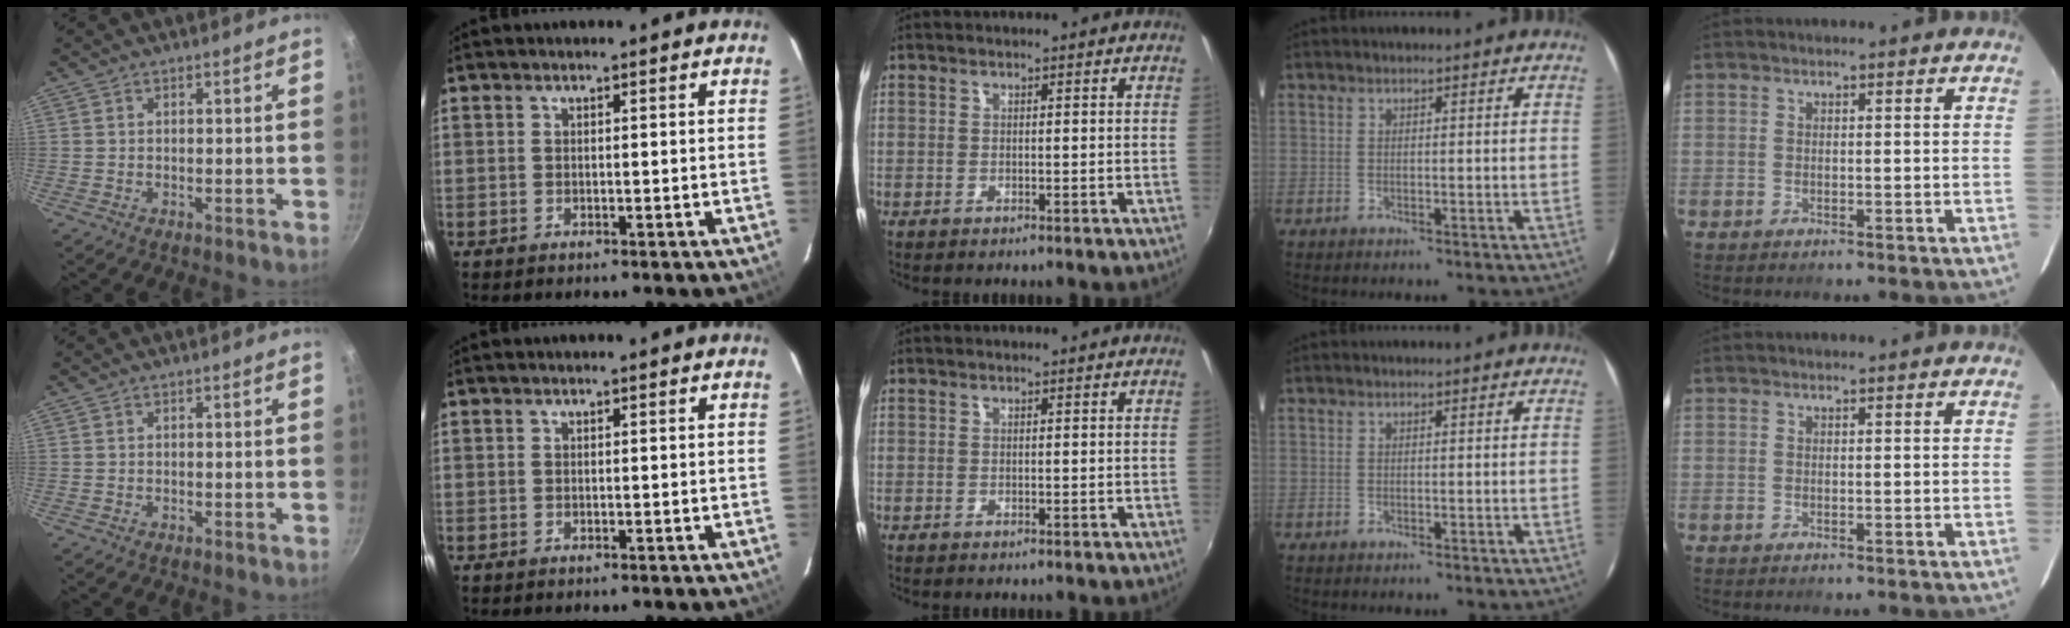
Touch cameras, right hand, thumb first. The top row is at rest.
{}